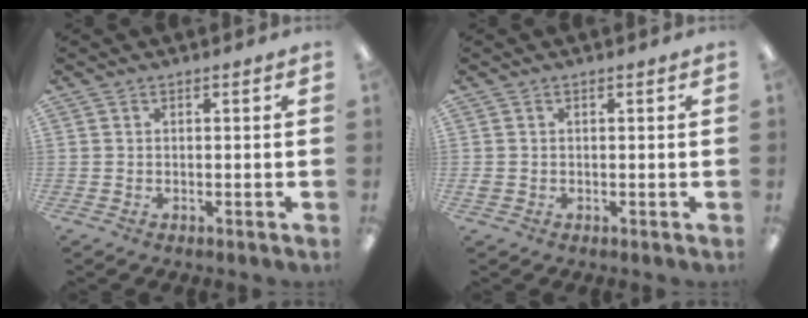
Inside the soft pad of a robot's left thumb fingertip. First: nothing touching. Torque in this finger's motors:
{"motor_torque": [0.08, 0.02, 0.29, -0.12, -0.02]}